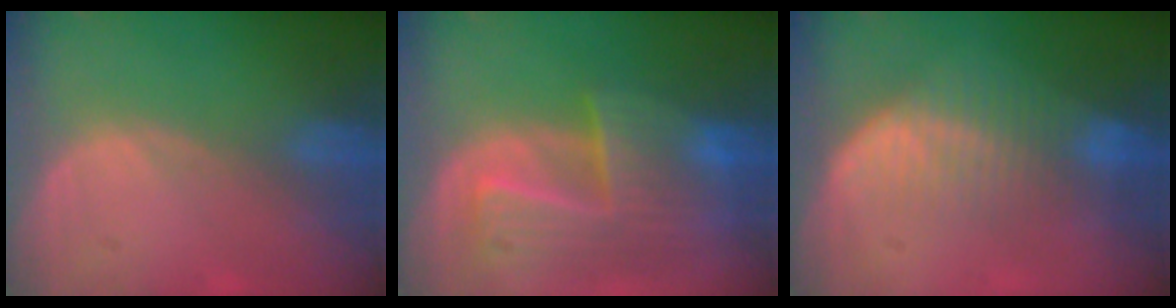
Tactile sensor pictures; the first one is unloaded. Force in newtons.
{"total": 9.9, "press": 8.6, "slide": 5.0}
{"total": 7.2, "press": 6.6, "slide": 2.9}